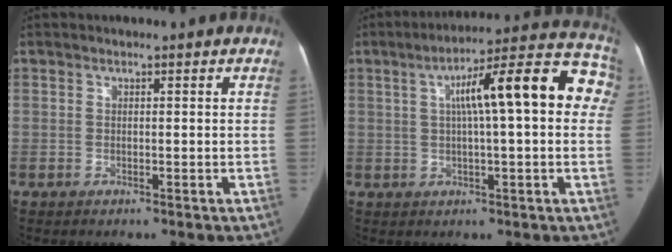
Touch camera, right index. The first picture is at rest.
{"total": 17.0, "force": [3.5, 3.2, 16.3], "torque": [-0.220, 0.057, 0.043]}